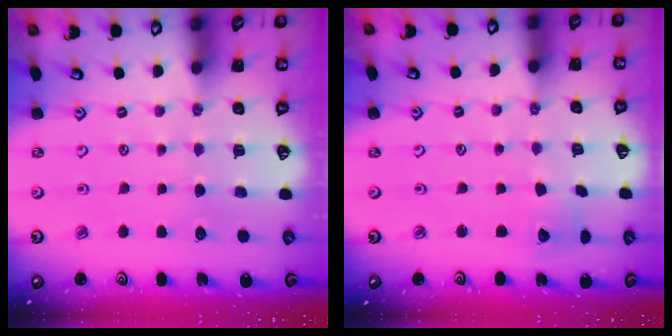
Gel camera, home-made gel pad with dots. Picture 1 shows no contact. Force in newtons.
{"total": 4.1, "press": 4.1, "slide": 0.5}